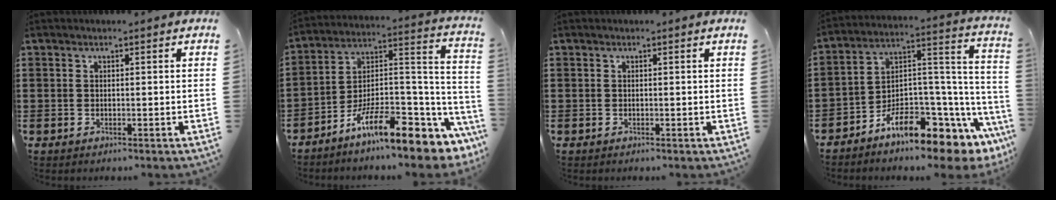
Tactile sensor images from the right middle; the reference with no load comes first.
{"total": 13.0, "force": [-9.0, 3.2, 8.8], "torque": [-0.145, 0.018, -0.165]}
{"total": 0.0}
{"total": 9.3, "force": [-7.4, 2.8, 5.0], "torque": [-0.100, -0.008, -0.144]}